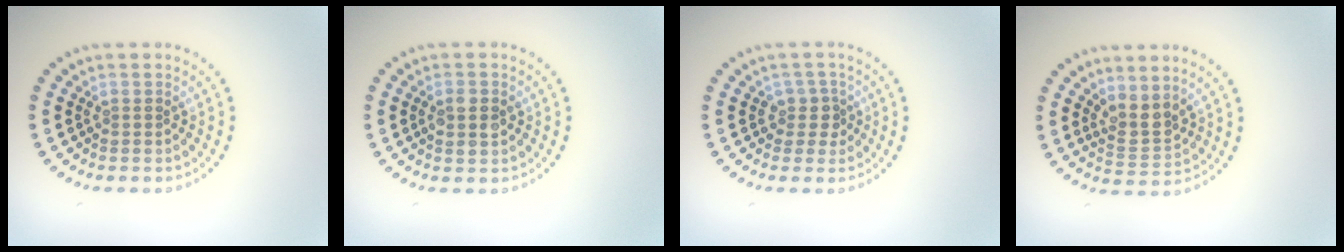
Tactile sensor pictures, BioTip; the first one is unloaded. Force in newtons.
{"total": 1.9, "press": 1.9, "slide": 0.2}
{"total": 2.0, "press": 1.6, "slide": 1.2}
{"total": 2.4, "press": 2.0, "slide": 1.4}